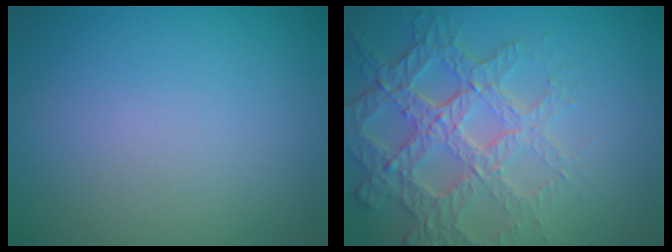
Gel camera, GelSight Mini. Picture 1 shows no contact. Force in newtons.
{"total": 6.8, "press": 5.1, "slide": 4.5}